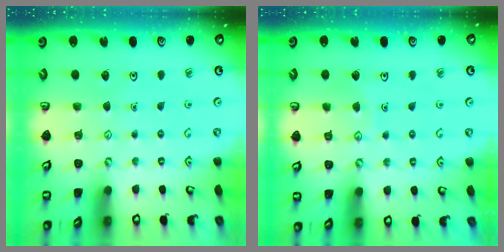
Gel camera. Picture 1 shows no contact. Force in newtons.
{"total": 5.8, "press": 5.8, "slide": 0.6}